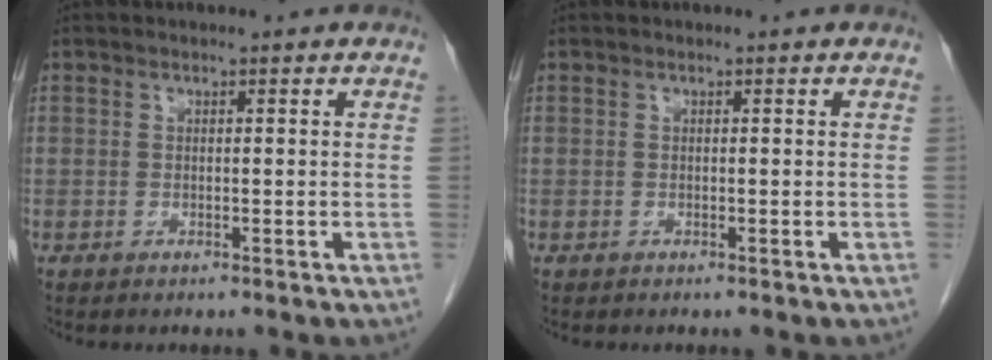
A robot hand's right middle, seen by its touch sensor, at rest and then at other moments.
{"total": 0.0}